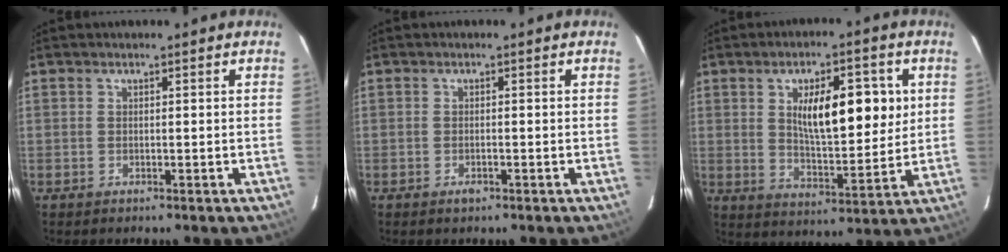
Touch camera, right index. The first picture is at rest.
{"total": 1.1, "force": [-0.6, 0.4, 0.8], "torque": [-0.016, -0.002, -0.006]}
{"total": 12.5, "force": [3.3, 4.3, 11.2], "torque": [-0.180, 0.007, 0.060]}